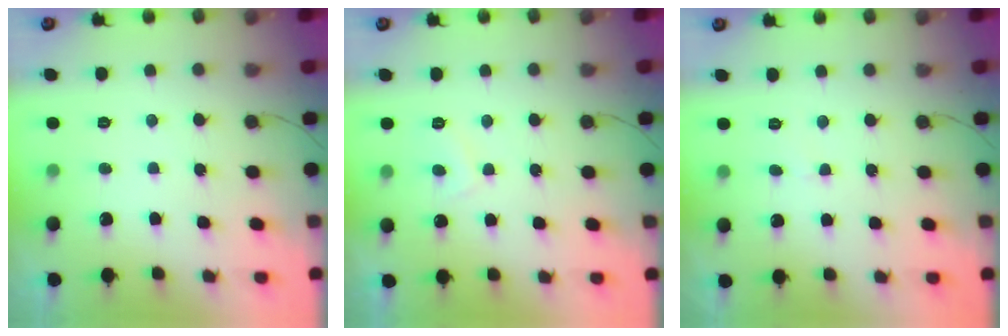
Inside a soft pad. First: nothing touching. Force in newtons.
{"total": 2.9, "press": 2.9, "slide": 0.5}
{"total": 2.6, "press": 2.6, "slide": 0.2}